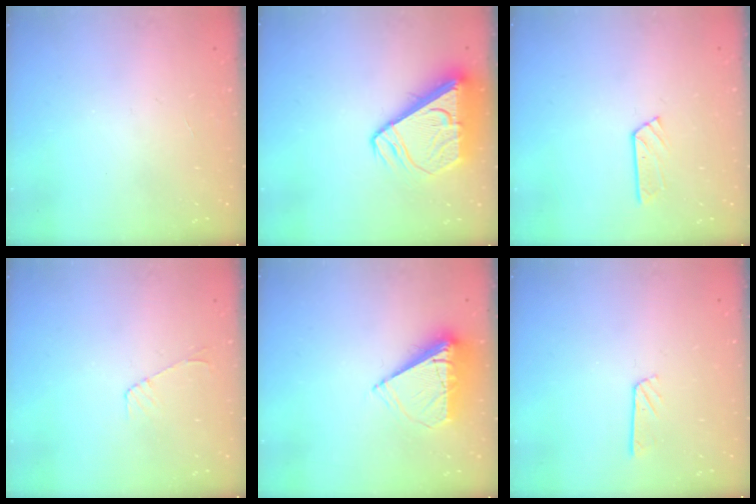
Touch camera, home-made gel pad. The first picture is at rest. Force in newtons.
{"total": 11.0, "press": 11.0, "slide": 1.1}
{"total": 3.3, "press": 3.3, "slide": 0.3}
{"total": 5.3, "press": 5.2, "slide": 0.5}
{"total": 8.9, "press": 8.9, "slide": 0.3}
{"total": 2.8, "press": 2.8, "slide": 0.2}